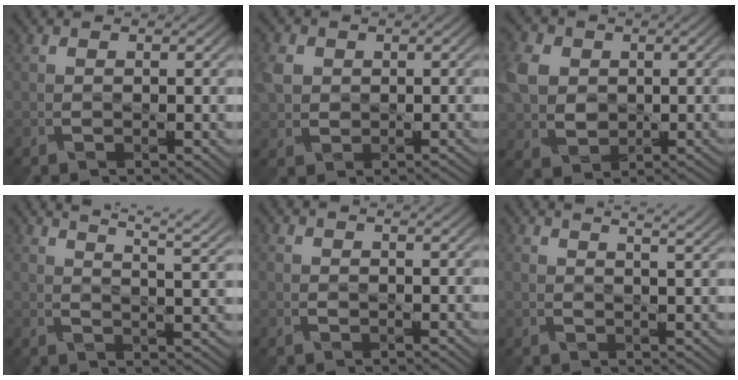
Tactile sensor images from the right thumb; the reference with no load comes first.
{"total": 2.8, "force": [0.9, 2.5, 0.8], "torque": [-0.025, 0.008, 0.017]}
{"total": 6.7, "force": [1.4, 5.5, 3.5], "torque": [-0.111, 0.009, 0.024]}
{"total": 8.8, "force": [7.5, 1.4, 4.3], "torque": [-0.065, 0.018, 0.090]}
{"total": 0.8, "force": [0.8, -0.1, -0.1], "torque": [0.006, 0.004, 0.016]}
{"total": 4.2, "force": [4.0, 0.0, 1.4], "torque": [-0.025, 0.013, 0.055]}